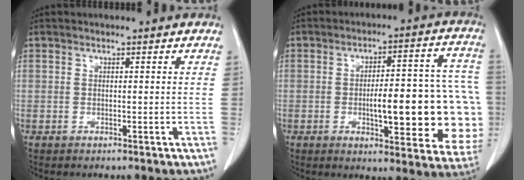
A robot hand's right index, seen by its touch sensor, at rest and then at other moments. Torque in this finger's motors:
{"motor_torque": [1.05, -0.10, 0.38, 0.12]}